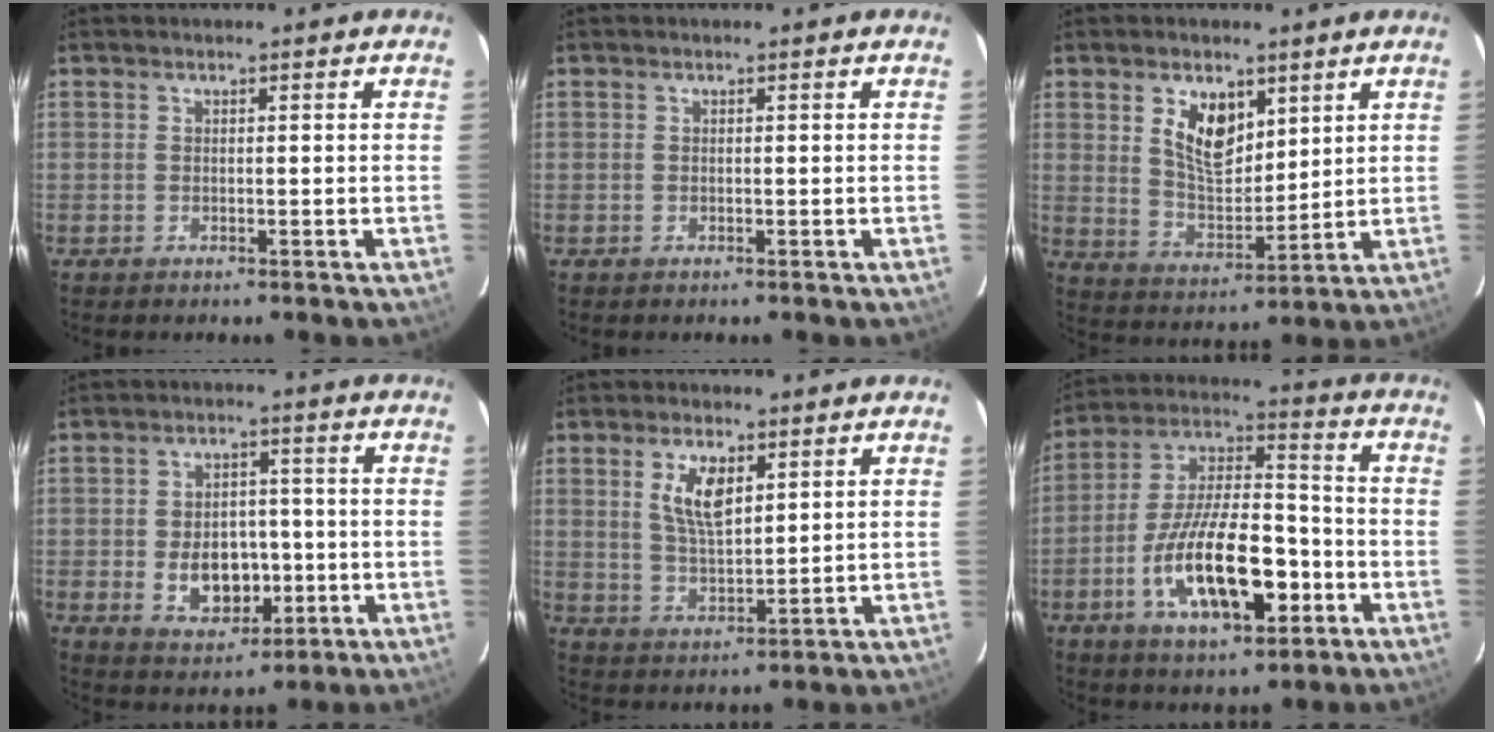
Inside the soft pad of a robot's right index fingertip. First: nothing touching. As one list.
[{"total": 0.0}, {"total": 9.5, "force": [4.3, 5.2, 6.6], "torque": [-0.116, 0.006, 0.091]}, {"total": 11.2, "force": [-2.6, 7.0, 8.4], "torque": [-0.164, 0.002, -0.025]}, {"total": 7.4, "force": [3.0, 3.3, 5.9], "torque": [-0.111, 0.002, 0.063]}, {"total": 19.1, "force": [-7.0, 7.8, 16.0], "torque": [-0.303, 0.001, -0.116]}]